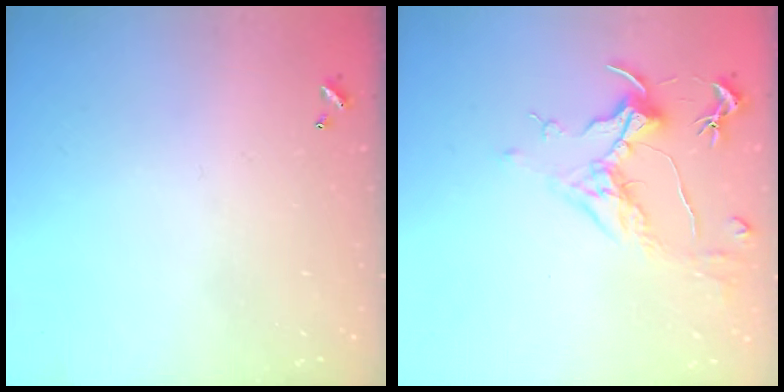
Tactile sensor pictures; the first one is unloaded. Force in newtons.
{"total": 1.6, "press": 1.4, "slide": 0.9}